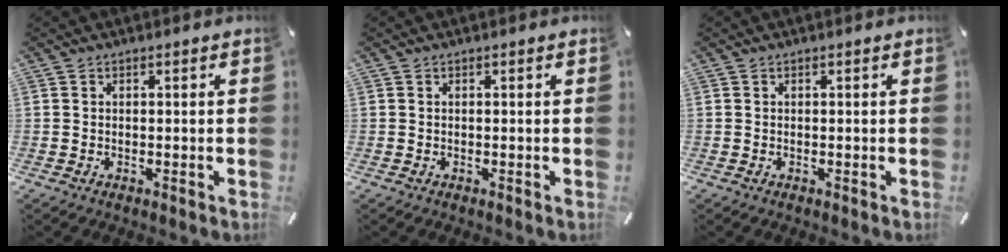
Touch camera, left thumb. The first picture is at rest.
{"total": 0.0}
{"total": 0.0}